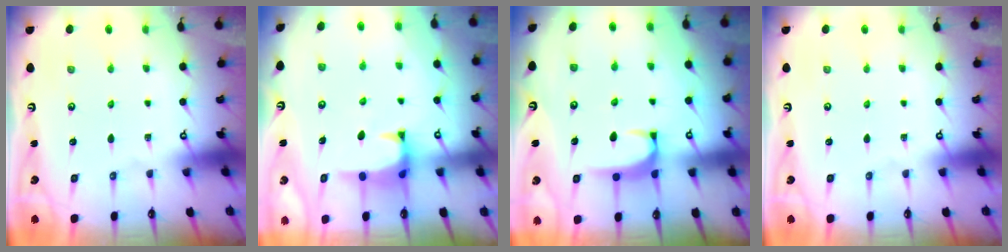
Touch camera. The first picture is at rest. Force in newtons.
{"total": 0.9, "press": 0.4, "slide": 0.8}
{"total": 1.4, "press": 1.4, "slide": 0.3}
{"total": 0.0}